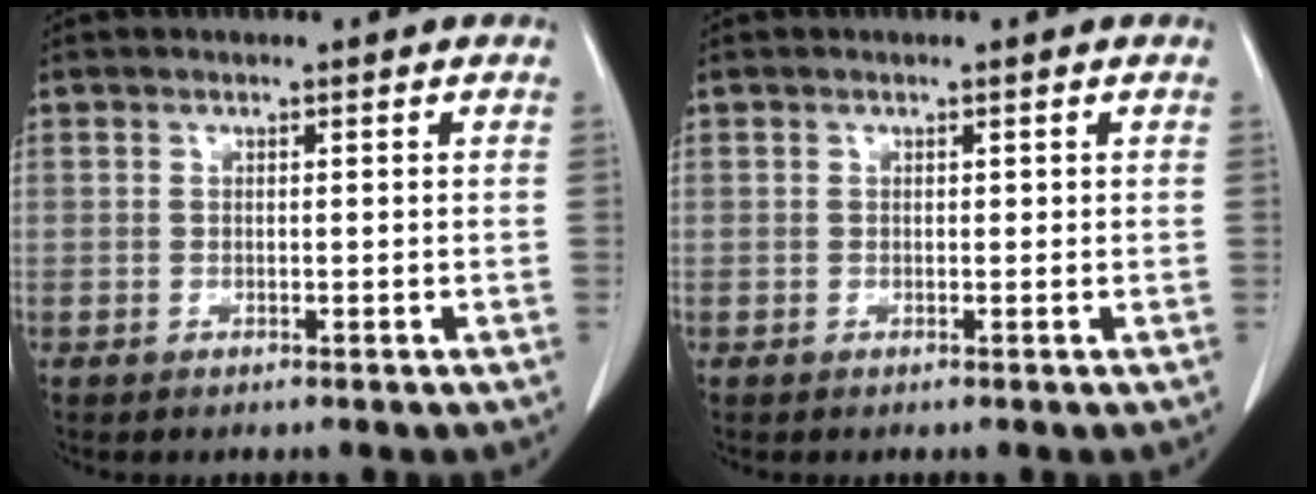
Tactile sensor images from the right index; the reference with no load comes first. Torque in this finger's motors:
{"motor_torque": [0.12, -0.06, 0.00, 0.01]}